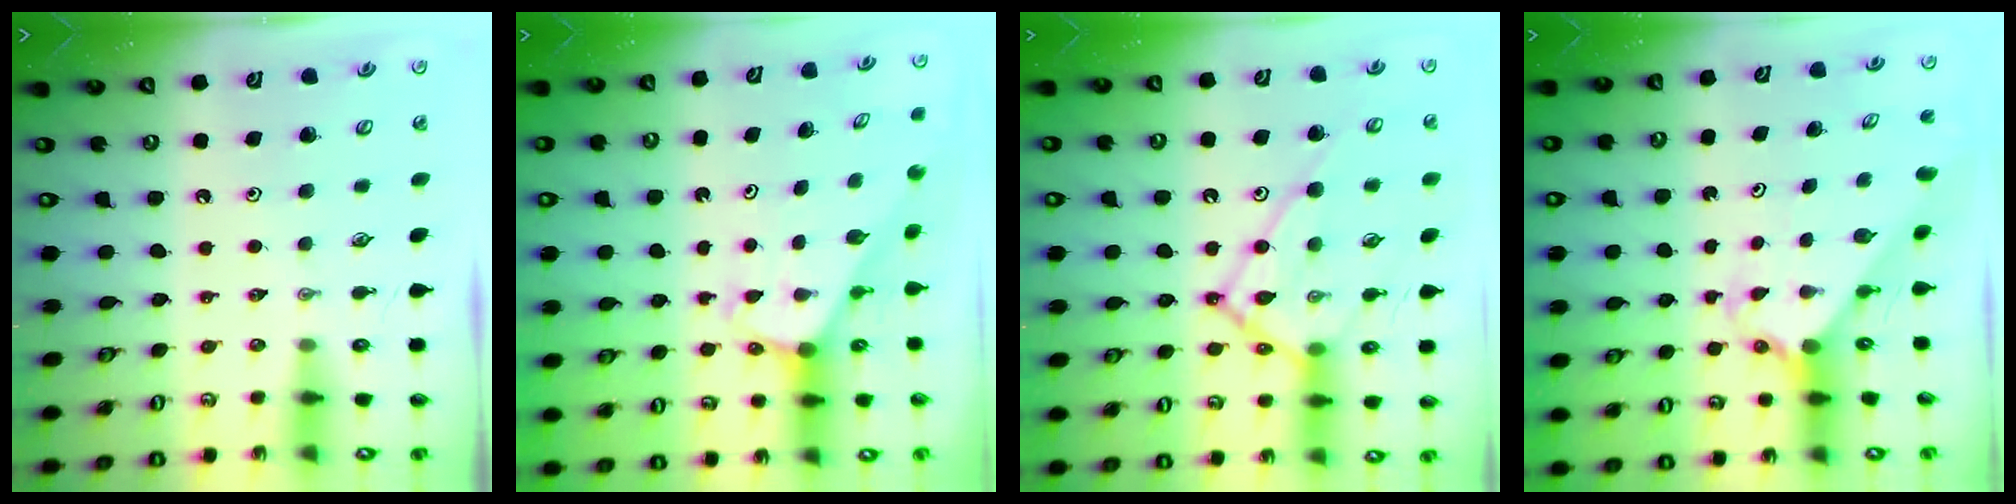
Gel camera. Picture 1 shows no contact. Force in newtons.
{"total": 2.2, "press": 2.2, "slide": 0.1}
{"total": 16.4, "press": 16.3, "slide": 1.4}
{"total": 2.2, "press": 2.2, "slide": 0.2}